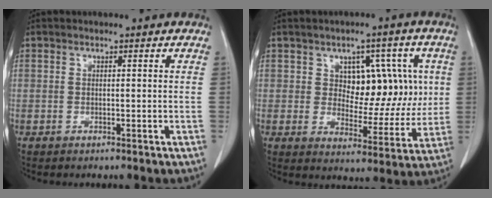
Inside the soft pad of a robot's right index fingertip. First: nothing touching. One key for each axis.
{"total": 10.5, "fx": 2.7, "fy": 6.3, "fz": 8.0, "tx": -0.091, "ty": 0.021, "tz": 0.049}